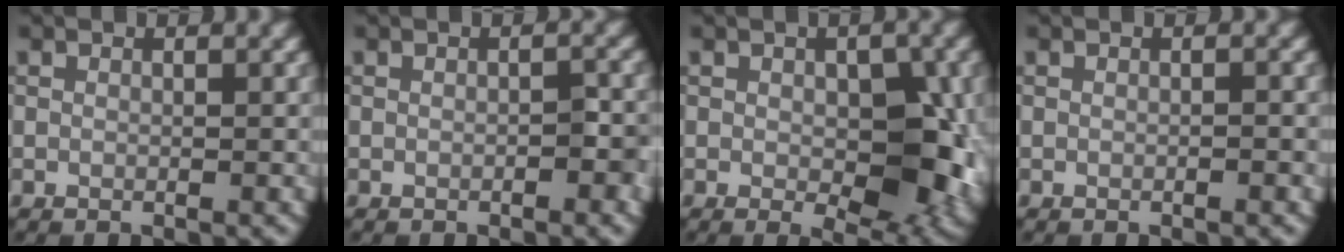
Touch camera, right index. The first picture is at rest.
{"total": 1.6, "force": [-0.5, 0.5, 1.4], "torque": [-0.021, 0.004, -0.007]}
{"total": 8.5, "force": [-0.6, 4.5, 7.2], "torque": [-0.102, -0.015, 0.003]}
{"total": 0.7, "force": [-0.3, 0.0, 0.6], "torque": [-0.010, 0.004, -0.005]}